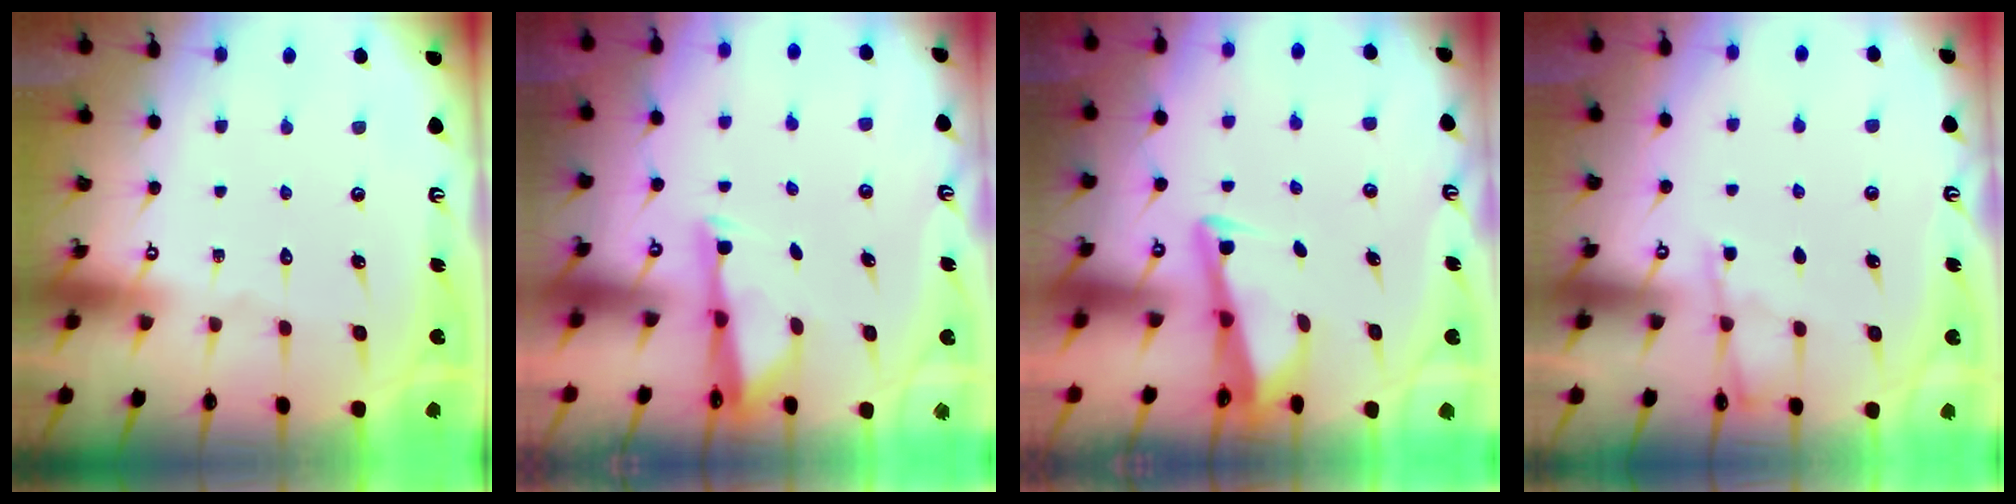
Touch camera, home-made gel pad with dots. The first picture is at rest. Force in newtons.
{"total": 2.9, "press": 2.9, "slide": 0.5}
{"total": 3.0, "press": 3.0, "slide": 0.3}
{"total": 3.3, "press": 3.2, "slide": 0.4}